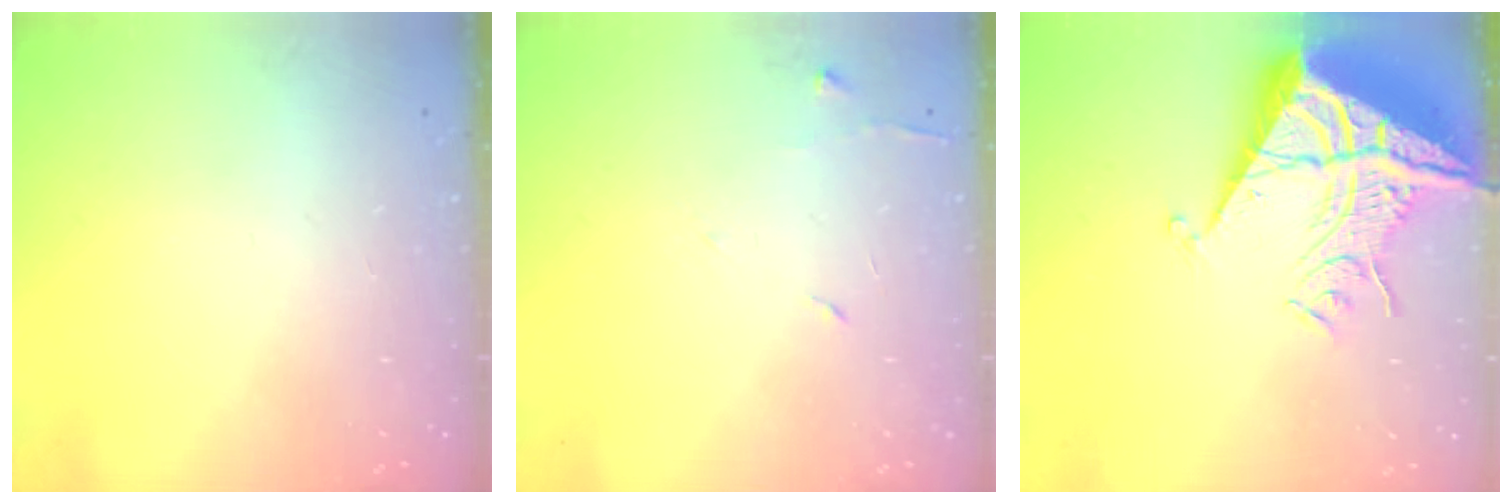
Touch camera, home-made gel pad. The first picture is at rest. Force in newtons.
{"total": 5.8, "press": 5.7, "slide": 0.6}
{"total": 13.3, "press": 13.2, "slide": 1.4}